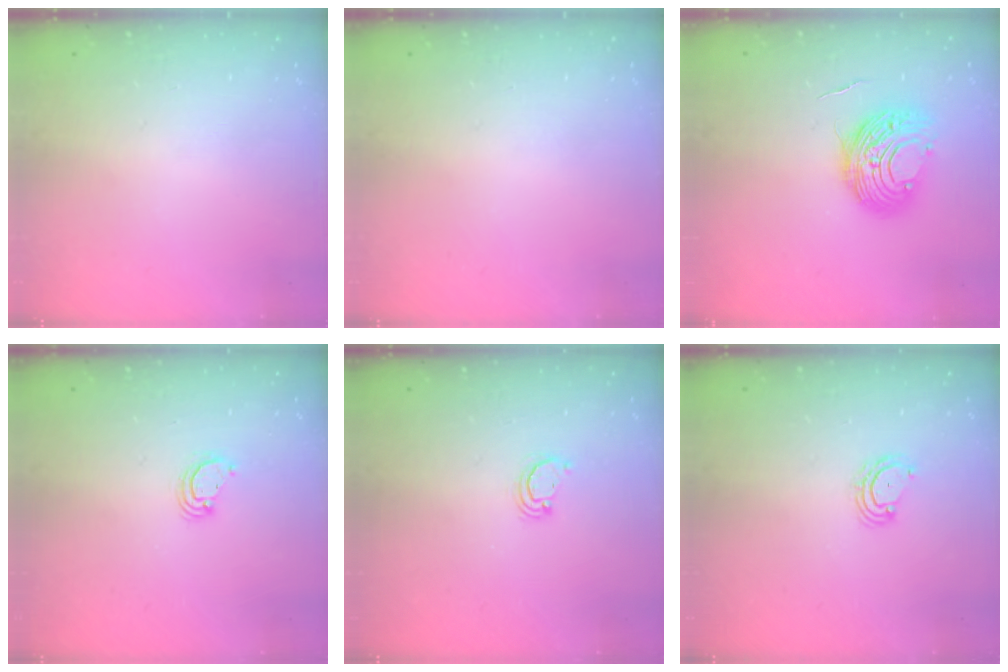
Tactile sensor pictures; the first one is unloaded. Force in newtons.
{"total": 0.0}
{"total": 11.3, "press": 11.3, "slide": 0.9}
{"total": 3.4, "press": 3.3, "slide": 0.4}
{"total": 2.5, "press": 2.5, "slide": 0.3}
{"total": 5.0, "press": 5.0, "slide": 0.4}